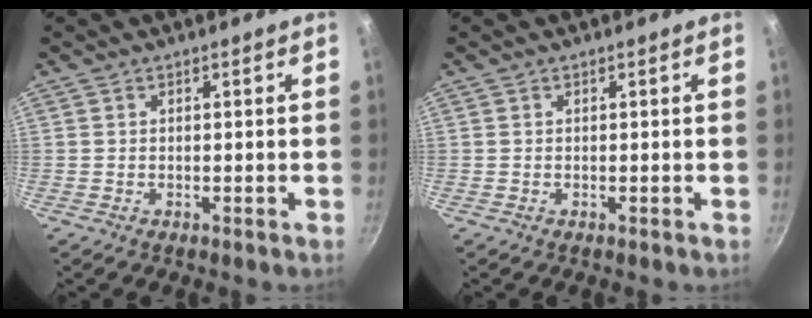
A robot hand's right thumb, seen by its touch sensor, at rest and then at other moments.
{"total": 0.0}